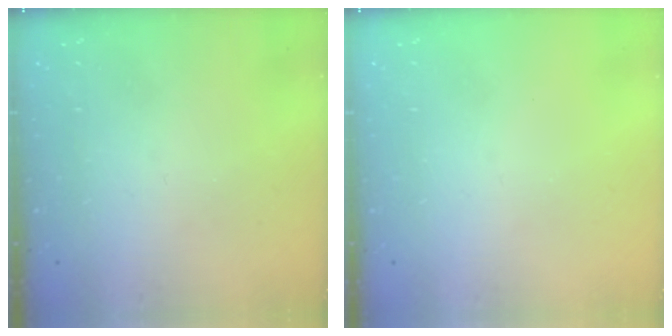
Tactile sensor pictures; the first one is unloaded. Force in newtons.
{"total": 0.0}